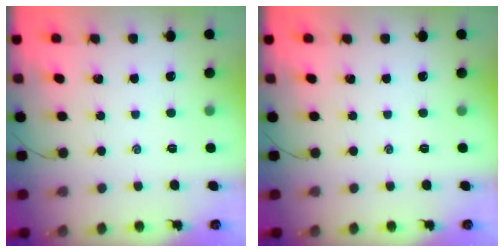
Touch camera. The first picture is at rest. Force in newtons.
{"total": 0.0}